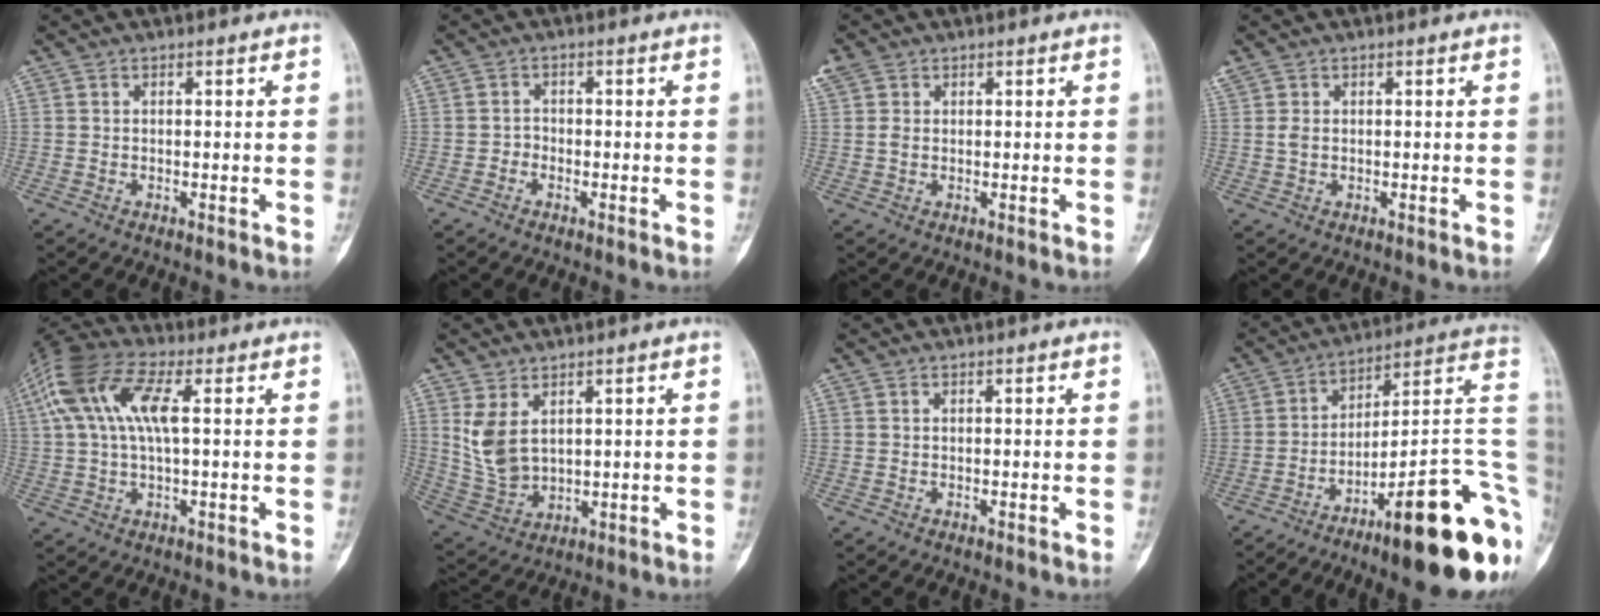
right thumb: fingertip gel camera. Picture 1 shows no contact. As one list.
[{"total": 1.4, "force": [-0.8, 1.1, 0.4], "torque": [0.005, 0.006, -0.022]}, {"total": 3.6, "force": [1.5, 2.7, 1.9], "torque": [-0.049, 0.013, 0.038]}, {"total": 1.6, "force": [0.5, 1.0, 1.1], "torque": [-0.035, 0.007, 0.016]}, {"total": 14.3, "force": [3.9, 5.4, 12.7], "torque": [-0.286, 0.037, 0.068]}, {"total": 7.8, "force": [2.9, 4.7, 5.6], "torque": [-0.108, -0.018, 0.078]}, {"total": 0.0}, {"total": 25.7, "force": [-9.7, 5.9, 23.1], "torque": [-0.237, 0.076, -0.135]}]